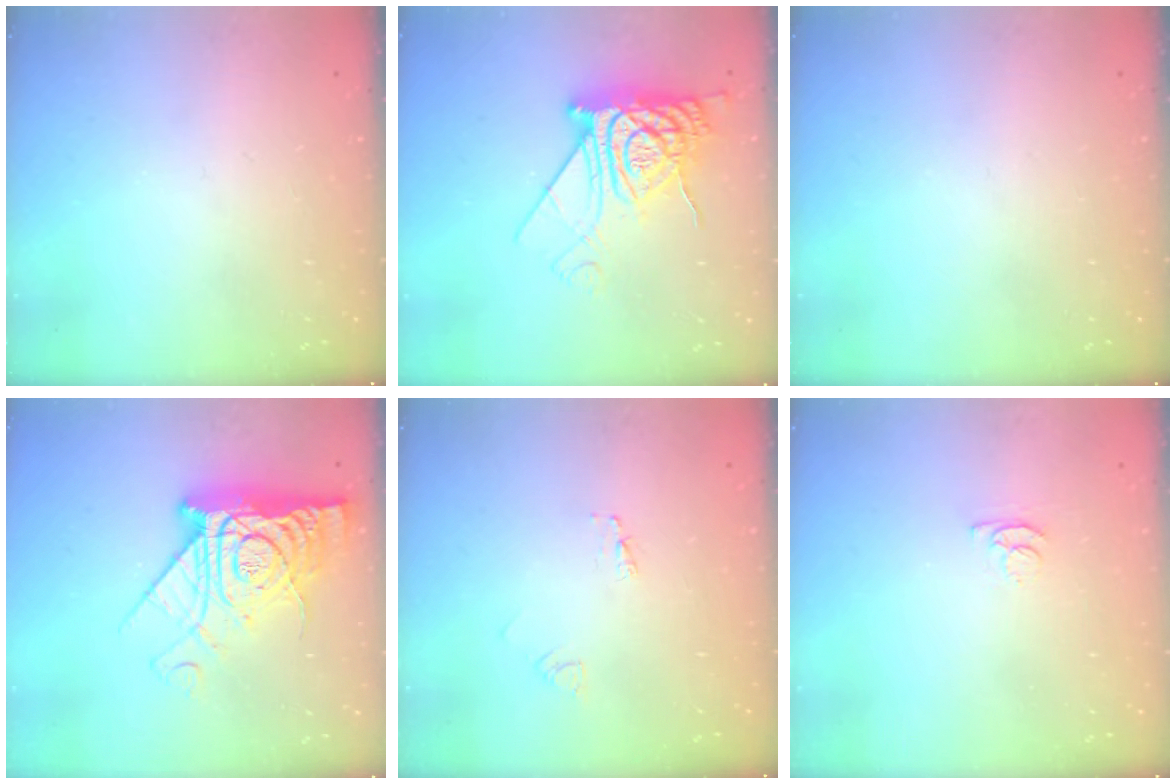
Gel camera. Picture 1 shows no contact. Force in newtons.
{"total": 13.5, "press": 13.5, "slide": 1.2}
{"total": 0.0}
{"total": 17.7, "press": 17.6, "slide": 1.8}
{"total": 1.5, "press": 1.5, "slide": 0.1}
{"total": 3.4, "press": 3.4, "slide": 0.5}